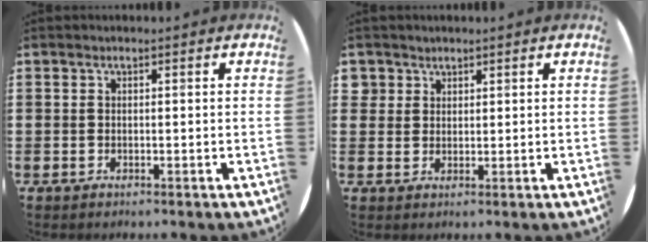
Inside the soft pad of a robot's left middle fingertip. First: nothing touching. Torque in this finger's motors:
{"motor_torque": [0.15, -0.09, -0.06, -0.02]}